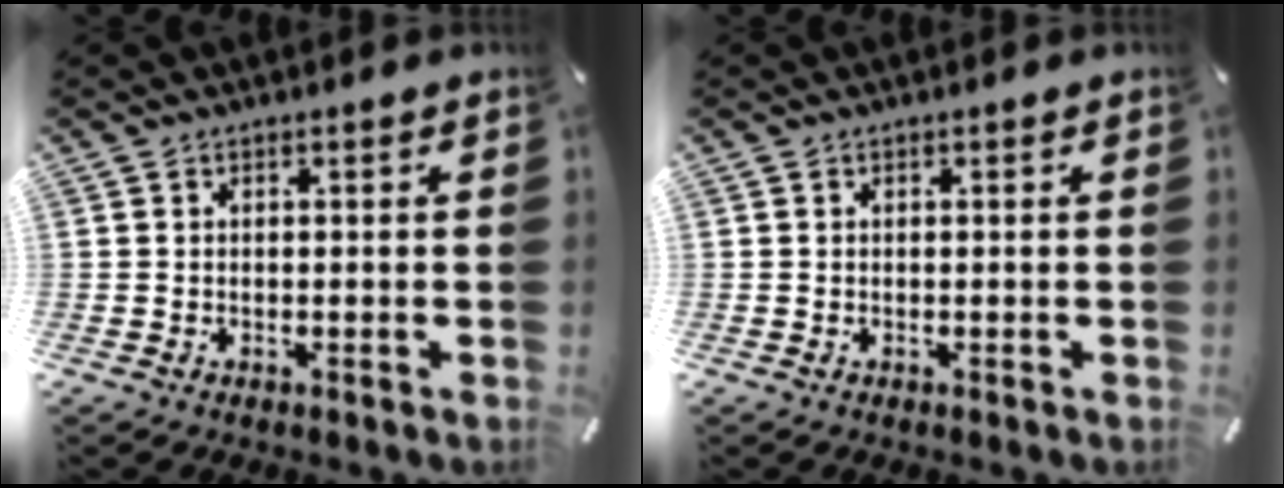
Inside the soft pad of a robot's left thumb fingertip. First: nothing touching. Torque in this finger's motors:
{"motor_torque": [0.06, 0.03, 0.03, -0.01, 0.00]}